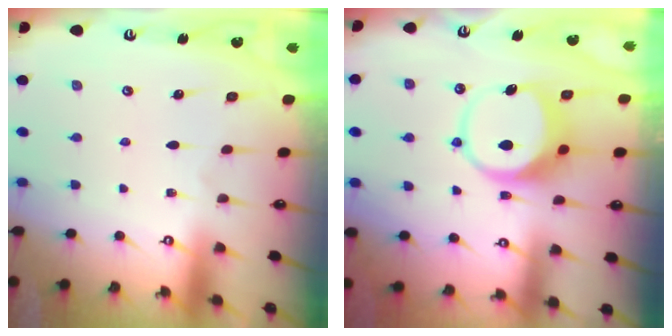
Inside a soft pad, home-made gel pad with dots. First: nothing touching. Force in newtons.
{"total": 9.3, "press": 9.2, "slide": 1.4}